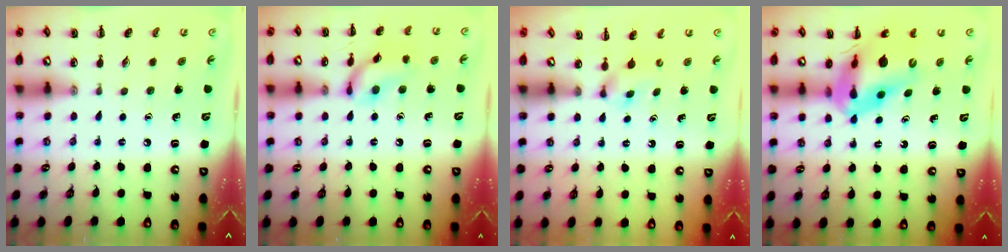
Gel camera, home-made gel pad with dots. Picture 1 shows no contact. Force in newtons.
{"total": 11.9, "press": 11.8, "slide": 1.0}
{"total": 1.8, "press": 1.5, "slide": 1.0}
{"total": 12.9, "press": 12.3, "slide": 4.0}